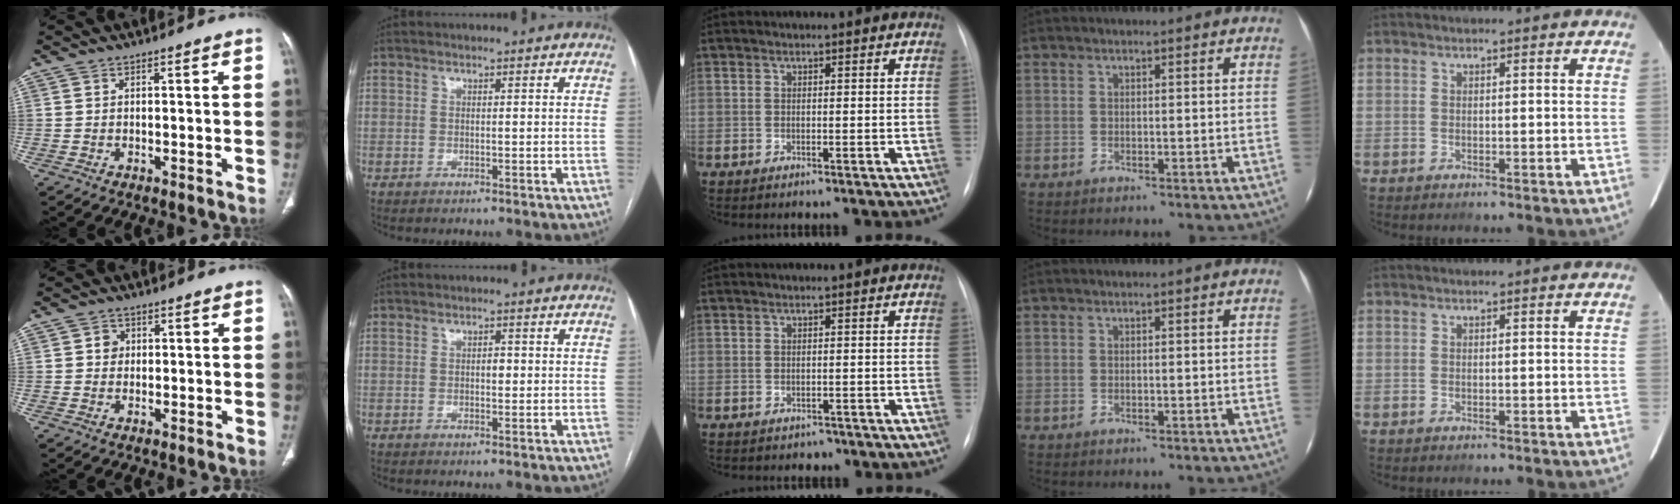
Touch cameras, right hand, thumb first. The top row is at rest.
{"thumb": {"total": 2.1, "force": [0.4, 1.9, 0.8], "torque": [0.000, 0.002, 0.004]}, "index": {"total": 1.3, "force": [0.0, 0.7, 1.1], "torque": [-0.016, 0.001, 0.000]}, "middle": {"total": 1.3, "force": [-0.9, 0.9, 0.0], "torque": [-0.002, 0.002, -0.012]}}